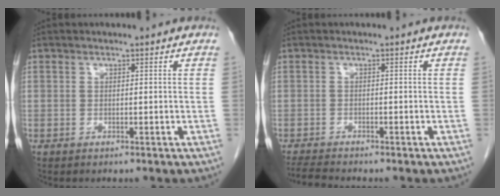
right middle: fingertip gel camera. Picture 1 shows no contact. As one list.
[{"total": 3.4, "force": [-3.2, -0.2, 1.1], "torque": [-0.026, -0.018, -0.055]}]